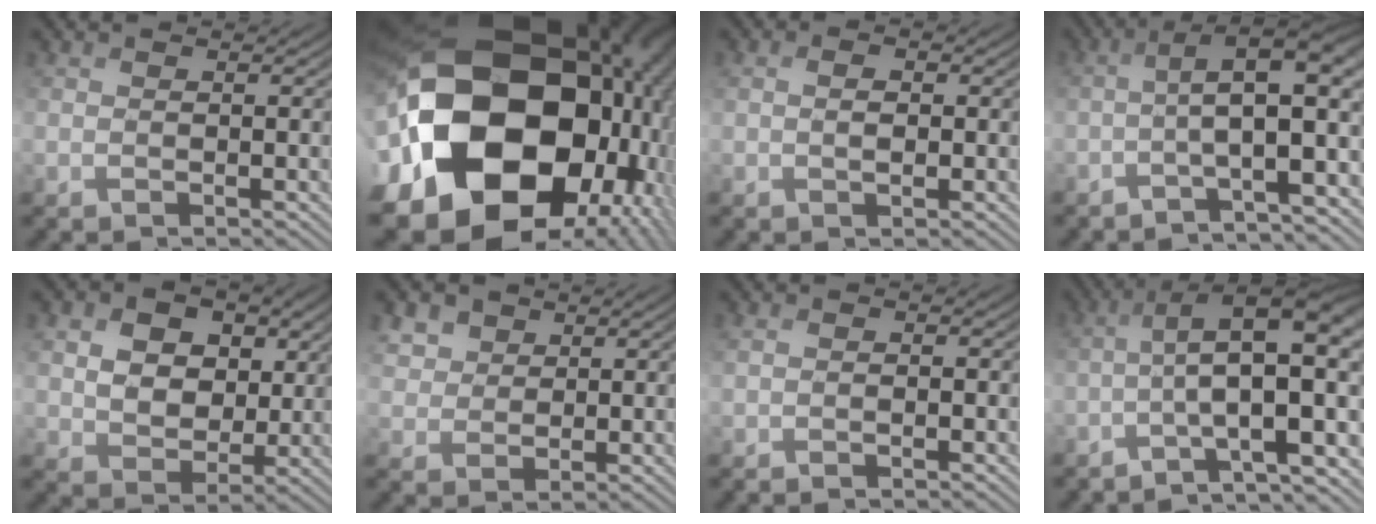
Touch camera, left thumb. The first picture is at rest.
{"total": 25.9, "force": [-3.9, 20.0, 16.0], "torque": [-0.310, -0.074, -0.077]}
{"total": 2.3, "force": [0.3, 1.4, 1.8], "torque": [-0.017, 0.000, -0.004]}
{"total": 9.2, "force": [-1.8, 2.3, 8.7], "torque": [-0.126, 0.019, -0.038]}
{"total": 9.4, "force": [3.4, 7.0, 5.3], "torque": [-0.139, 0.007, 0.059]}
{"total": 4.3, "force": [2.3, 3.3, 1.6], "torque": [-0.058, -0.002, 0.045]}
{"total": 1.5, "force": [-0.1, 0.8, 1.3], "torque": [-0.030, 0.000, 0.003]}
{"total": 13.1, "force": [-2.6, 4.3, 12.1], "torque": [-0.179, 0.014, -0.041]}